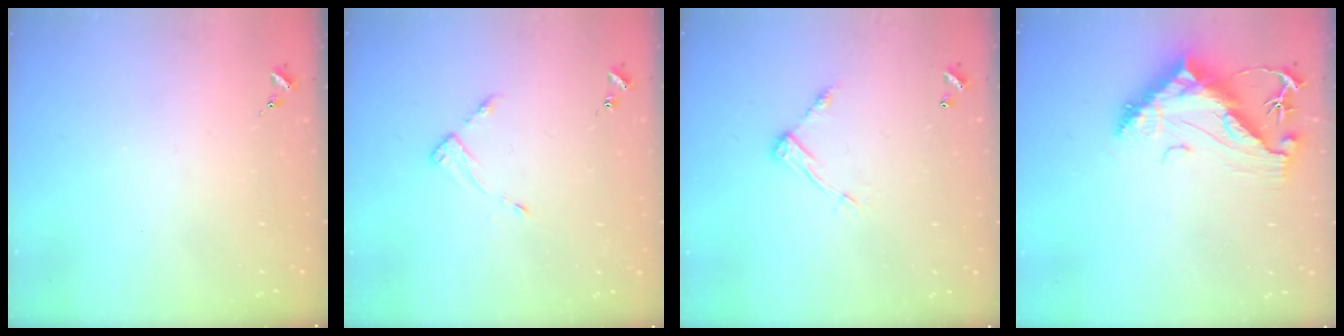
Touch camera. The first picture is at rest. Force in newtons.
{"total": 4.1, "press": 4.1, "slide": 0.4}
{"total": 7.9, "press": 7.9, "slide": 0.3}
{"total": 13.3, "press": 13.2, "slide": 1.3}